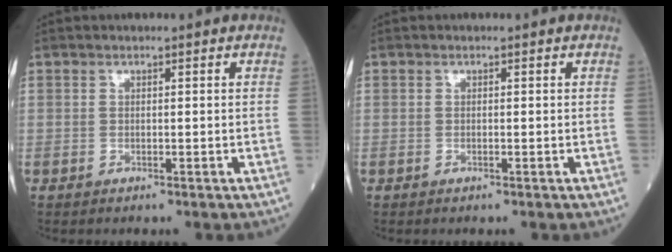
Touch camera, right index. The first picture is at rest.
{"total": 0.0}